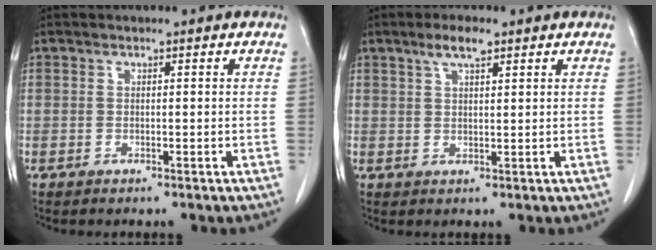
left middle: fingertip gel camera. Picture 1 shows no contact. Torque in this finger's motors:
{"motor_torque": [0.61, -0.47, 0.05, 0.01]}